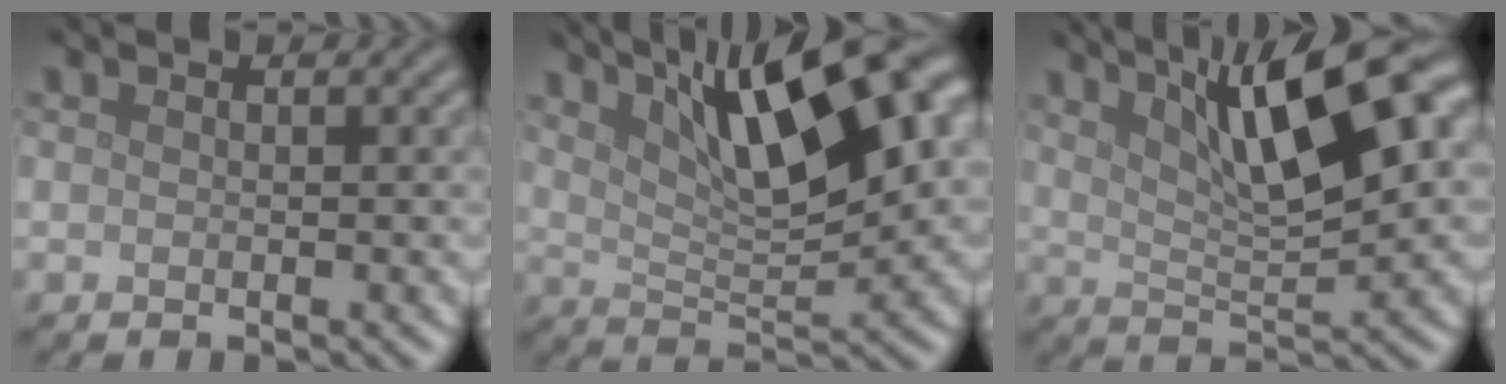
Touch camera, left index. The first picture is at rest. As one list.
[{"total": 13.7, "force": [6.1, 4.7, 11.4], "torque": [-0.160, 0.024, 0.090]}, {"total": 11.1, "force": [5.0, 2.9, 9.5], "torque": [-0.142, 0.018, 0.082]}]